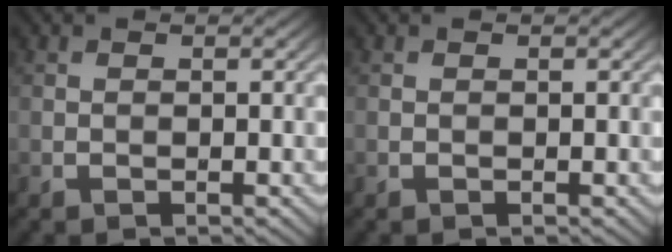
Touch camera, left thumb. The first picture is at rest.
{"total": 0.0}